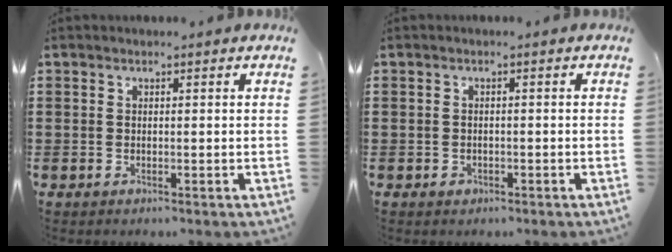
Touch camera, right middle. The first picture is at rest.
{"total": 0.6, "force": [-0.3, 0.5, 0.2], "torque": [-0.006, 0.000, -0.005]}